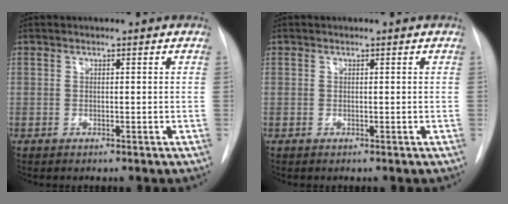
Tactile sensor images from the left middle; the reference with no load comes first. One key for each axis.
{"total": 0.7, "fx": -0.2, "fy": -0.4, "fz": -0.6, "tx": 0.018, "ty": -0.004, "tz": -0.003}